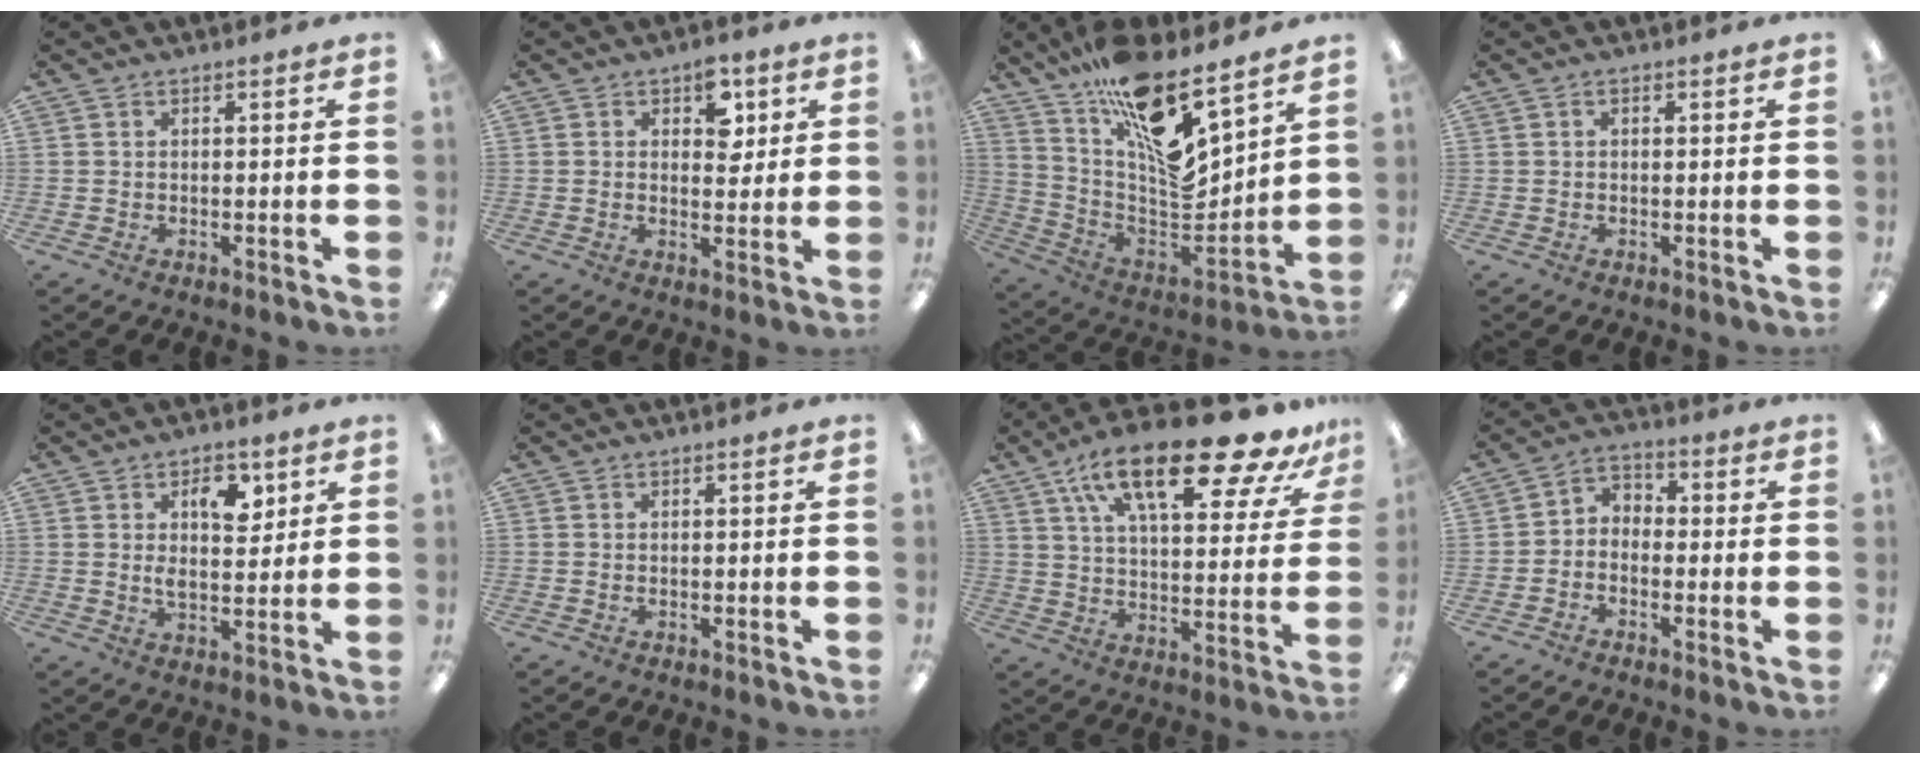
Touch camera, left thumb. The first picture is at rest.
{"total": 7.3, "force": [2.7, 4.3, 5.3], "torque": [-0.052, -0.010, 0.039]}
{"total": 17.5, "force": [11.5, 5.1, 12.1], "torque": [-0.186, -0.108, 0.194]}
{"total": 0.7, "force": [0.0, 0.4, 0.6], "torque": [-0.011, 0.001, 0.001]}
{"total": 7.6, "force": [3.4, 4.1, 5.4], "torque": [-0.069, -0.011, 0.051]}
{"total": 0.0}
{"total": 23.7, "force": [15.8, 7.2, 16.2], "torque": [-0.255, -0.091, 0.254]}
{"total": 3.8, "force": [-2.7, 2.5, 1.1], "torque": [-0.021, 0.010, -0.055]}